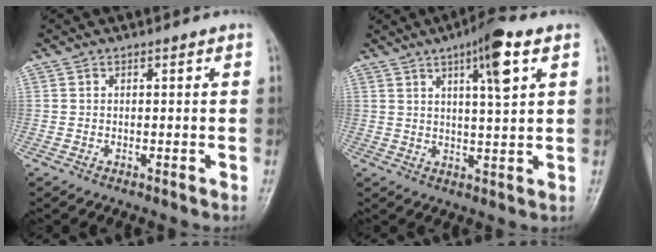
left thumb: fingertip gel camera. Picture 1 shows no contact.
{"total": 8.9, "force": [4.1, 1.5, 7.8], "torque": [-0.119, -0.012, 0.062]}